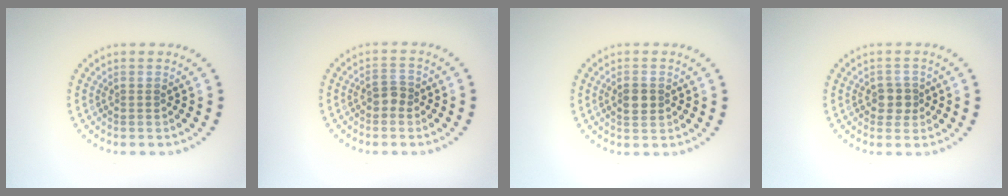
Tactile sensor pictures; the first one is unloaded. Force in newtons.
{"total": 1.5, "press": 1.3, "slide": 0.6}
{"total": 1.9, "press": 1.9, "slide": 0.2}
{"total": 1.9, "press": 1.8, "slide": 0.7}